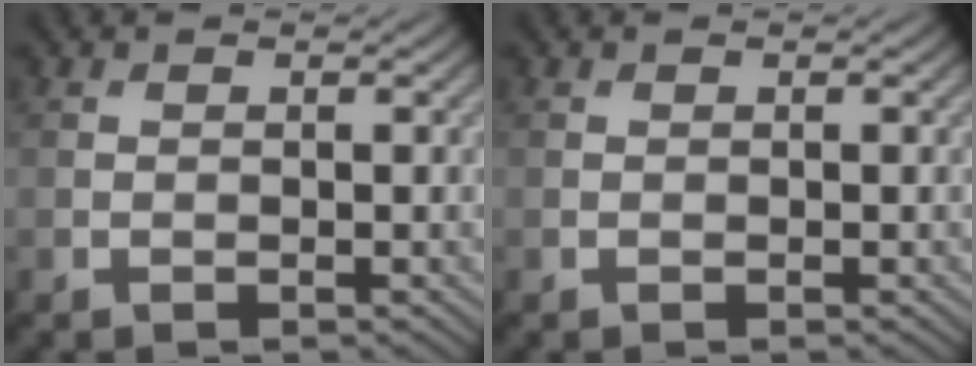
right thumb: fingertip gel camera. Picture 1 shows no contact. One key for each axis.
{"total": 0.0}